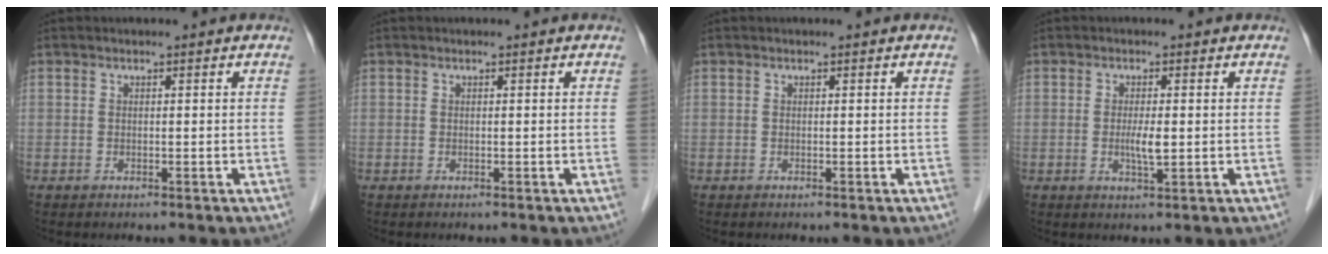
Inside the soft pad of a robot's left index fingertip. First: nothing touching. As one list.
[{"total": 0.0}, {"total": 0.0}, {"total": 2.8, "force": [-0.1, 0.5, 2.8], "torque": [-0.055, -0.004, -0.001]}]